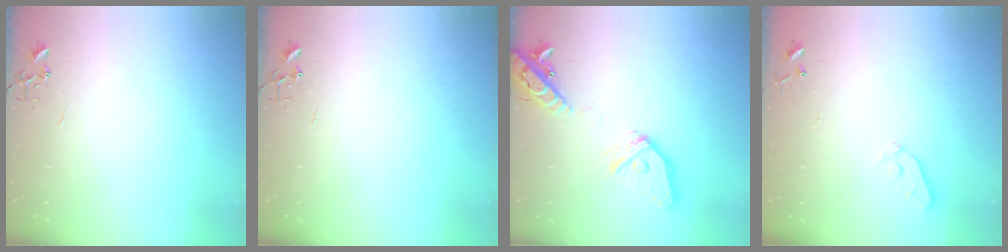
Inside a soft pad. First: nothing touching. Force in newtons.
{"total": 0.0}
{"total": 18.2, "press": 18.0, "slide": 3.2}
{"total": 5.9, "press": 5.8, "slide": 0.7}